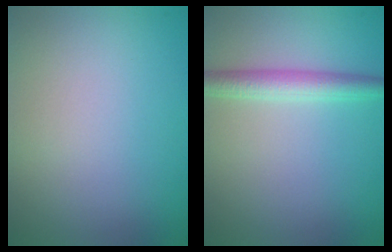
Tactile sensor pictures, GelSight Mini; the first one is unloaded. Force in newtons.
{"total": 2.8, "press": 2.8, "slide": 0.0}